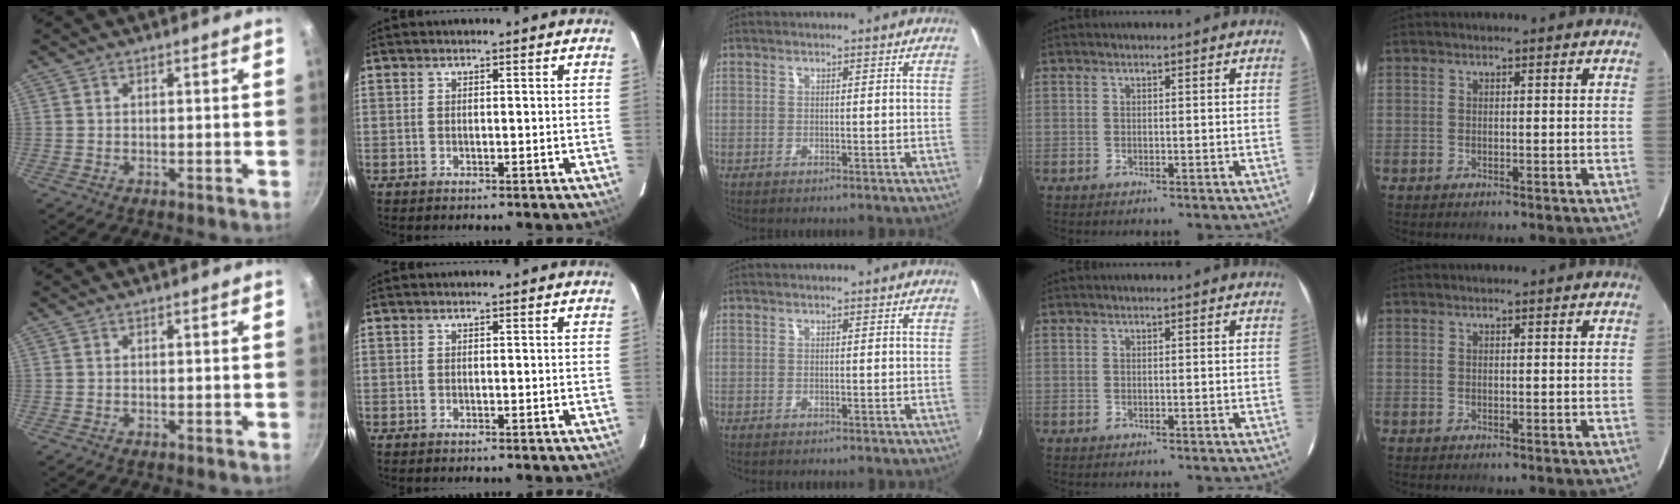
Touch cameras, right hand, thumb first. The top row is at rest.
{}